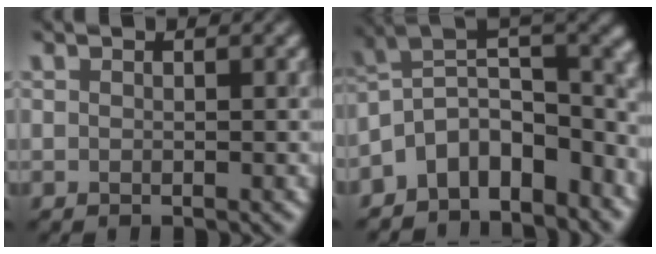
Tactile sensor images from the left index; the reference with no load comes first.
{"total": 8.0, "force": [-5.9, 2.9, 4.5], "torque": [-0.080, -0.002, -0.079]}